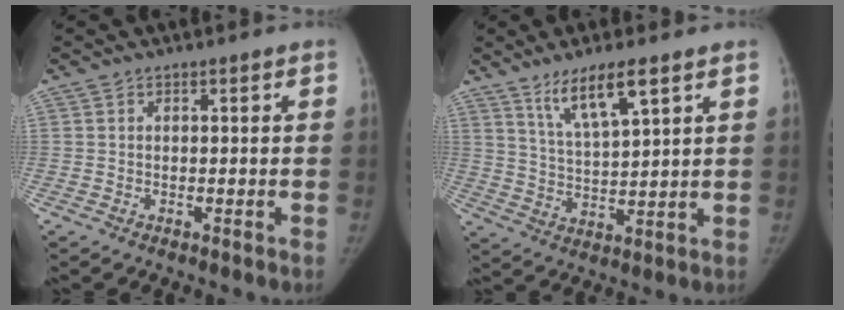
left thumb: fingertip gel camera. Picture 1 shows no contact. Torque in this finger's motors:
{"motor_torque": [0.06, 0.10, 0.12, -0.09, 0.07]}